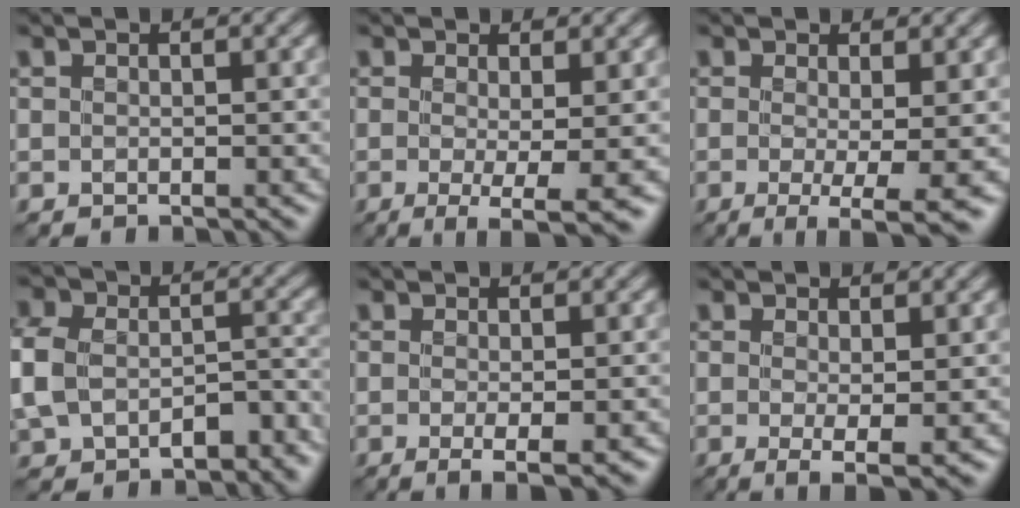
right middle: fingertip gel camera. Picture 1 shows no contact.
{"total": 5.0, "force": [-1.0, 1.3, 4.7], "torque": [-0.079, -0.013, -0.010]}
{"total": 6.1, "force": [-1.4, 1.8, 5.7], "torque": [-0.088, -0.011, -0.013]}
{"total": 8.4, "force": [-2.9, 5.7, 5.4], "torque": [-0.104, -0.003, -0.055]}
{"total": 3.0, "force": [-0.8, 0.9, 2.7], "torque": [-0.043, -0.006, -0.006]}
{"total": 2.9, "force": [-0.2, 0.7, 2.8], "torque": [-0.054, -0.009, -0.003]}